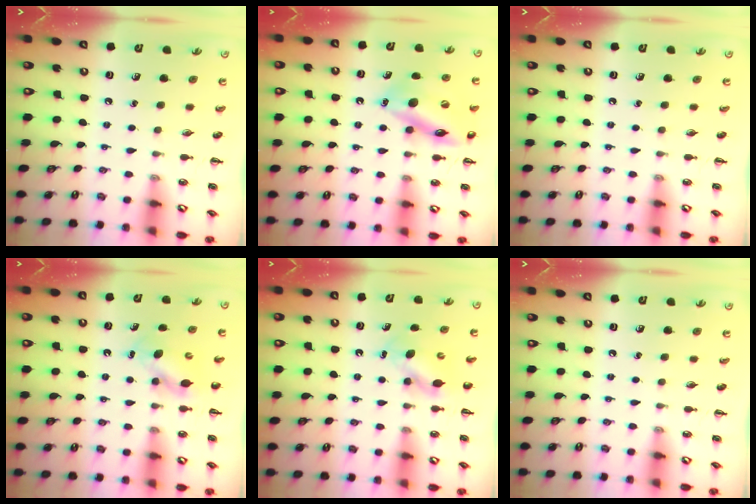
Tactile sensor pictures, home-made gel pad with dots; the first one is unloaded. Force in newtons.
{"total": 16.1, "press": 16.0, "slide": 1.9}
{"total": 0.0}
{"total": 5.0, "press": 5.0, "slide": 0.6}
{"total": 5.0, "press": 5.0, "slide": 0.6}
{"total": 0.0}